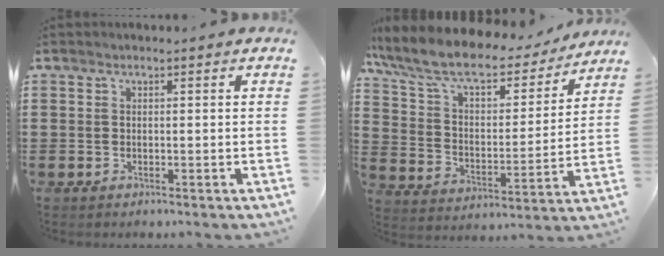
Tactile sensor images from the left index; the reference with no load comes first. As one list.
[{"total": 9.2, "force": [7.8, 2.4, 4.2], "torque": [-0.115, -0.048, 0.134]}]